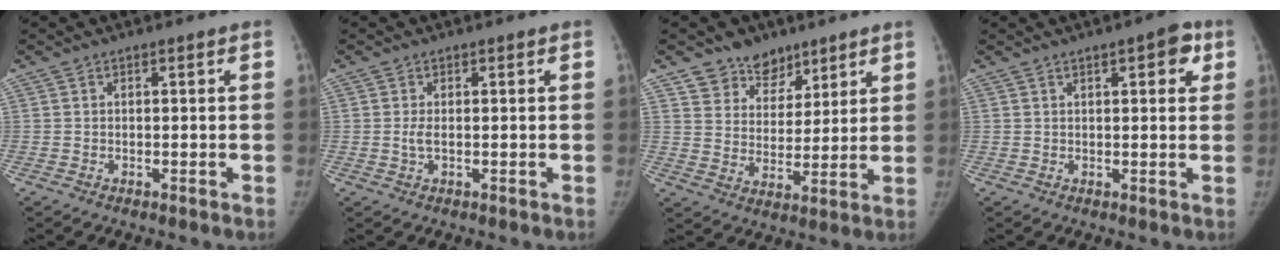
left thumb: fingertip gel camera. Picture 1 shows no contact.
{"total": 1.5, "force": [0.1, 0.7, 1.3], "torque": [-0.031, -0.002, 0.005]}
{"total": 9.3, "force": [6.8, 6.1, 1.8], "torque": [0.020, -0.044, 0.121]}
{"total": 4.8, "force": [2.3, 1.8, 3.8], "torque": [-0.029, -0.003, 0.023]}